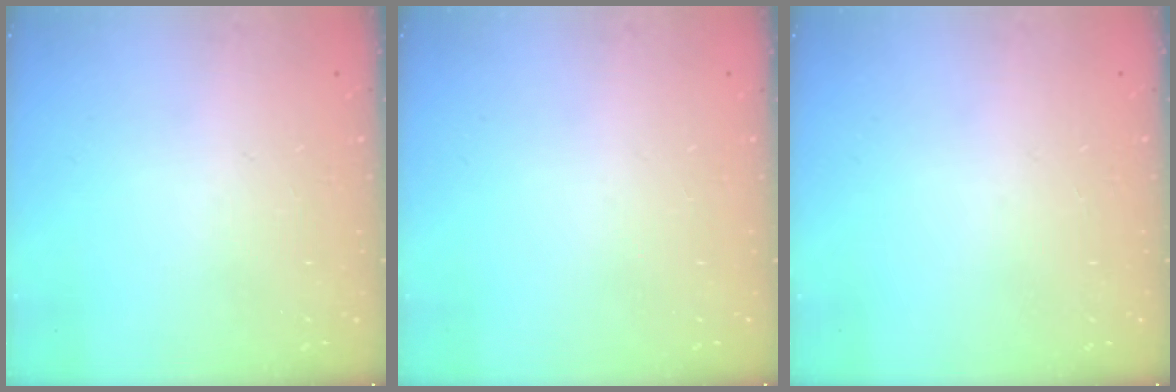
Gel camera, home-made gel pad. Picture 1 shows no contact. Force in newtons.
{"total": 0.0}
{"total": 0.0}